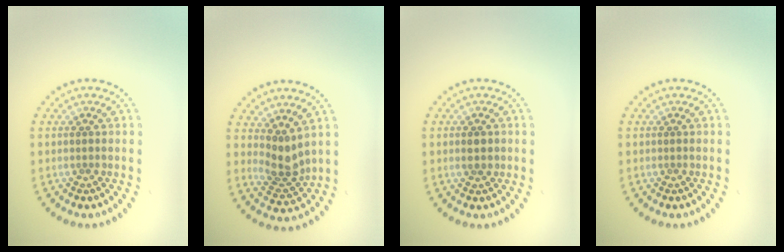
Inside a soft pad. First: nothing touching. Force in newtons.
{"total": 2.7, "press": 2.1, "slide": 1.7}
{"total": 1.2, "press": 1.2, "slide": 0.2}
{"total": 0.0}